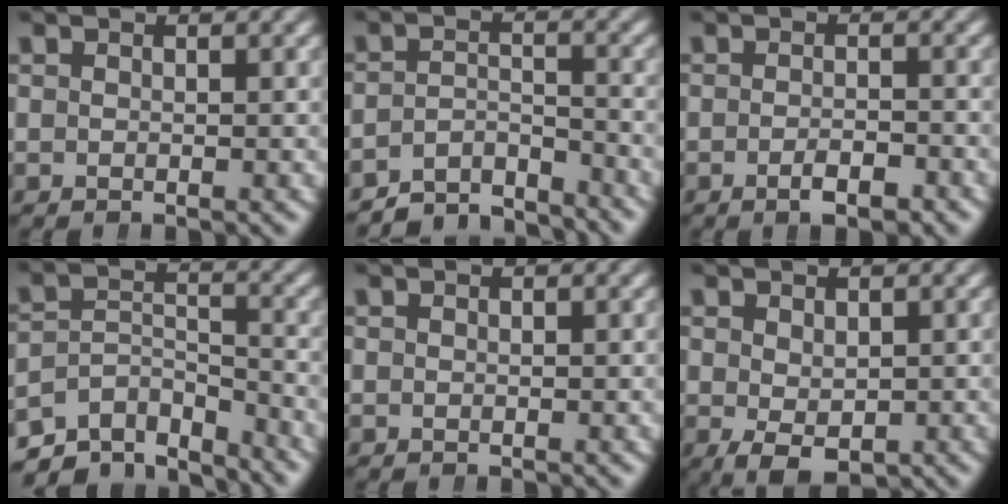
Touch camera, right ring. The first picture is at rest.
{"total": 5.5, "force": [-5.0, 1.6, 1.6], "torque": [-0.022, -0.018, -0.083]}
{"total": 2.4, "force": [-1.7, 0.7, 1.5], "torque": [-0.025, -0.001, -0.031]}
{"total": 9.3, "force": [-6.4, 5.3, 4.0], "torque": [-0.079, -0.043, -0.097]}
{"total": 0.0}
{"total": 3.5, "force": [-1.8, 1.5, 2.6], "torque": [-0.047, -0.030, -0.005]}